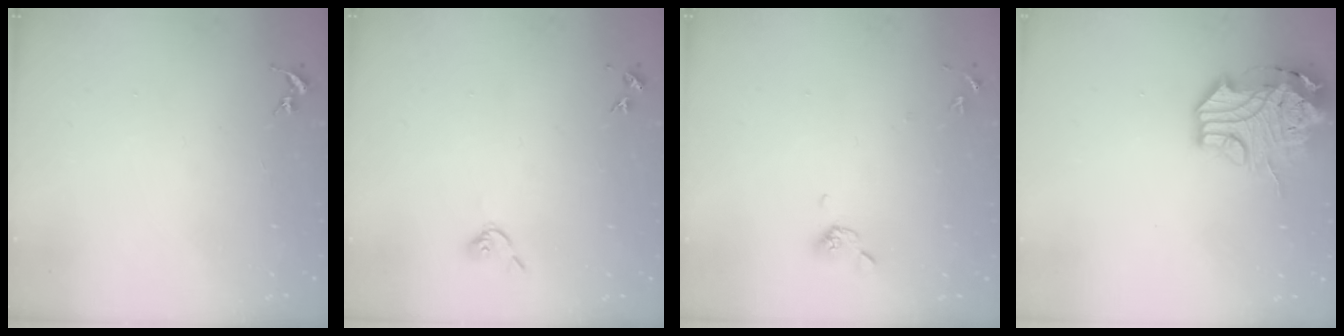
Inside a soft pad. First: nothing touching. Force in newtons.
{"total": 3.7, "press": 3.6, "slide": 0.7}
{"total": 7.1, "press": 6.8, "slide": 1.8}
{"total": 15.4, "press": 15.3, "slide": 2.0}